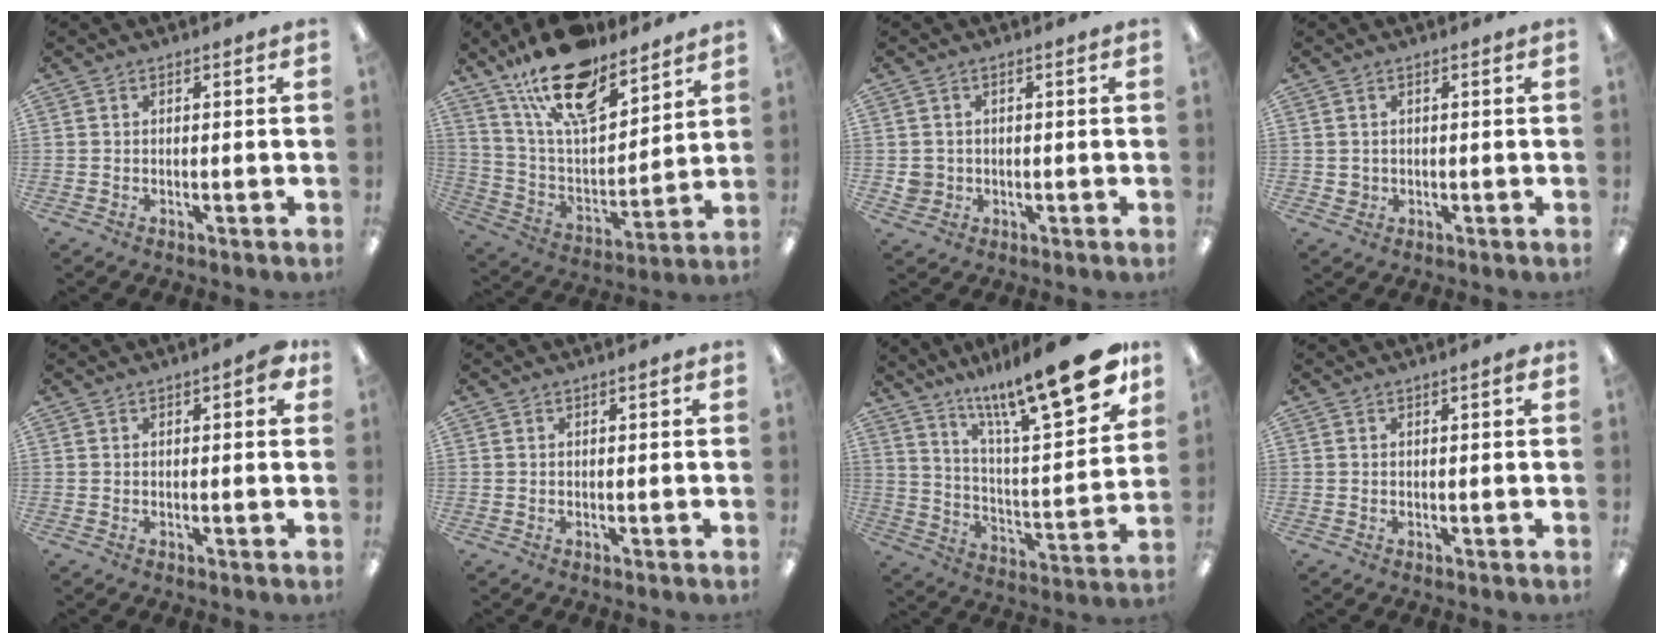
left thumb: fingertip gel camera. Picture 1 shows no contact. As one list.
[{"total": 20.8, "force": [15.0, 8.5, 11.8], "torque": [-0.209, -0.081, 0.263]}, {"total": 2.9, "force": [0.0, 2.8, 0.7], "torque": [-0.009, 0.001, -0.002]}, {"total": 1.5, "force": [0.6, 1.2, 0.7], "torque": [-0.016, 0.004, 0.008]}, {"total": 4.1, "force": [1.7, 1.1, 3.5], "torque": [-0.044, -0.004, 0.024]}, {"total": 1.5, "force": [0.6, 0.2, 1.4], "torque": [-0.026, 0.003, 0.010]}, {"total": 23.4, "force": [16.8, 4.8, 15.6], "torque": [-0.222, -0.110, 0.266]}, {"total": 1.8, "force": [1.0, 0.2, 1.5], "torque": [-0.031, 0.003, 0.016]}]